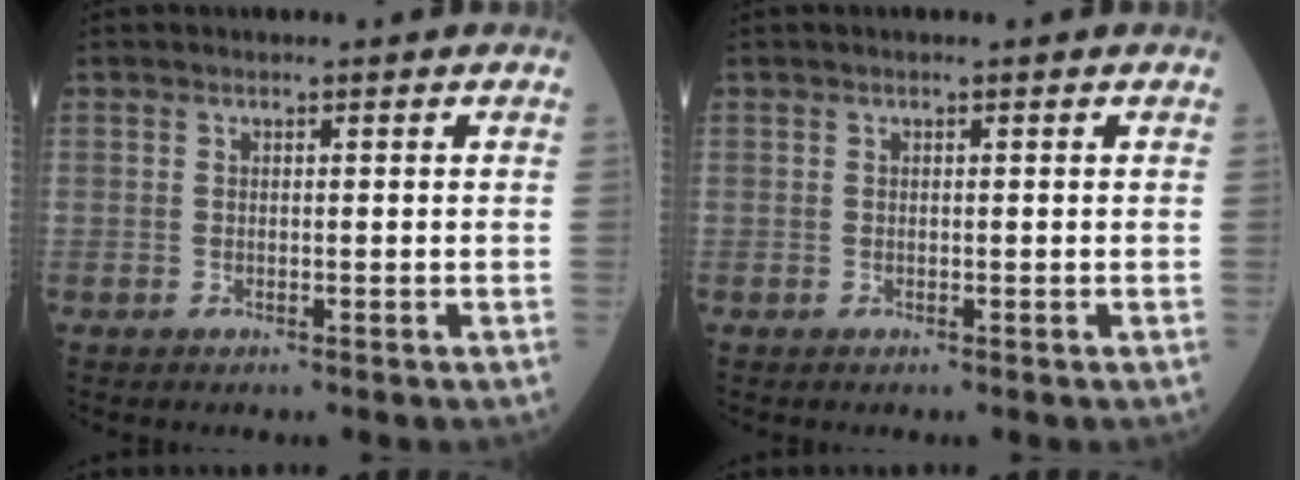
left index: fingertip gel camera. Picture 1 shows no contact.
{"total": 0.0}